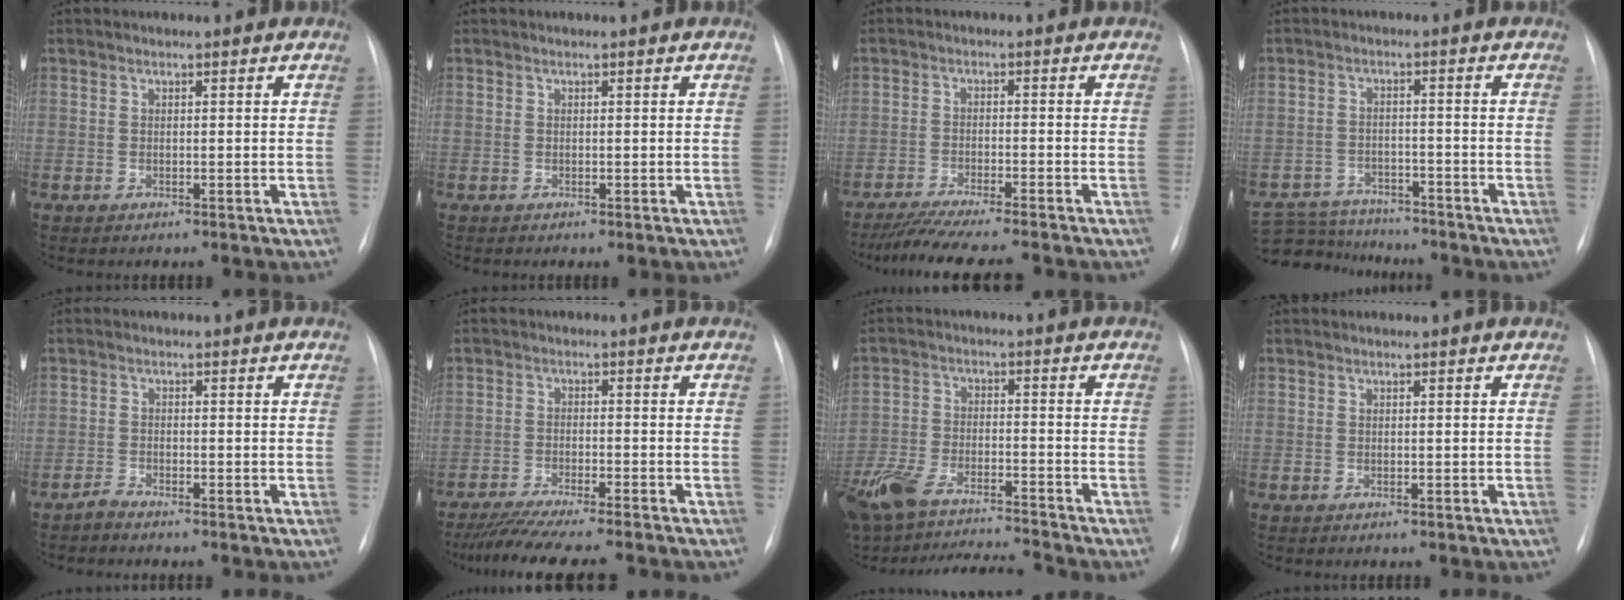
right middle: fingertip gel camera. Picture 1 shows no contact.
{"total": 0.0}
{"total": 10.6, "force": [-9.3, -0.3, 5.1], "torque": [-0.067, -0.024, -0.144]}
{"total": 9.3, "force": [-8.9, 2.5, 1.2], "torque": [-0.022, 0.005, -0.139]}
{"total": 1.3, "force": [-1.3, -0.1, 0.2], "torque": [-0.009, -0.002, -0.026]}
{"total": 11.2, "force": [-9.8, -0.2, 5.4], "torque": [-0.071, -0.025, -0.151]}
{"total": 14.7, "force": [-13.1, 1.6, 6.4], "torque": [-0.136, 0.008, -0.227]}
{"total": 0.0}